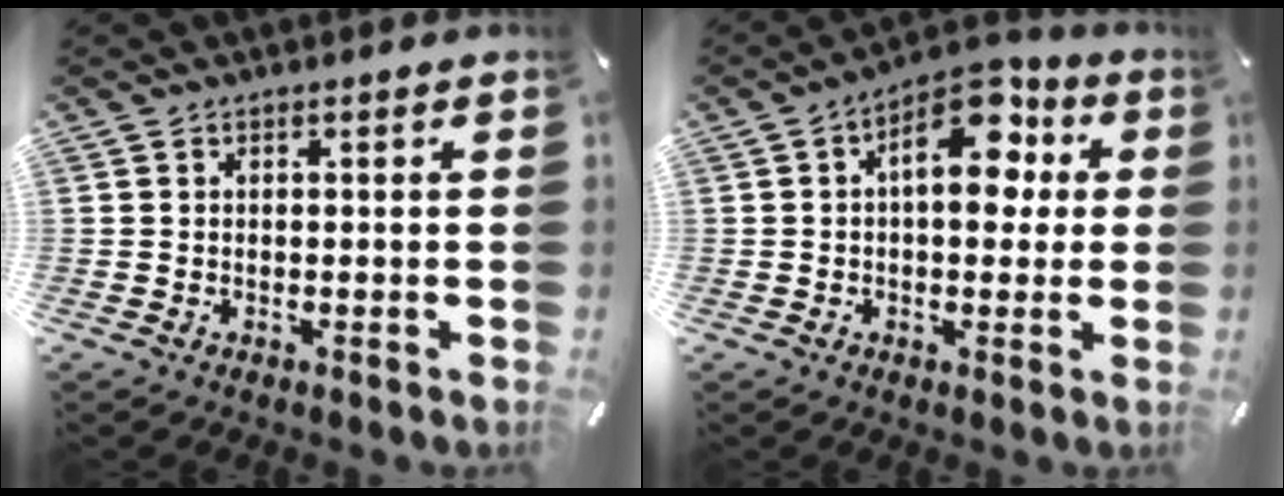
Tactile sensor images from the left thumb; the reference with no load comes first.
{"total": 12.2, "force": [3.3, 7.1, 9.4], "torque": [-0.116, -0.018, 0.054]}